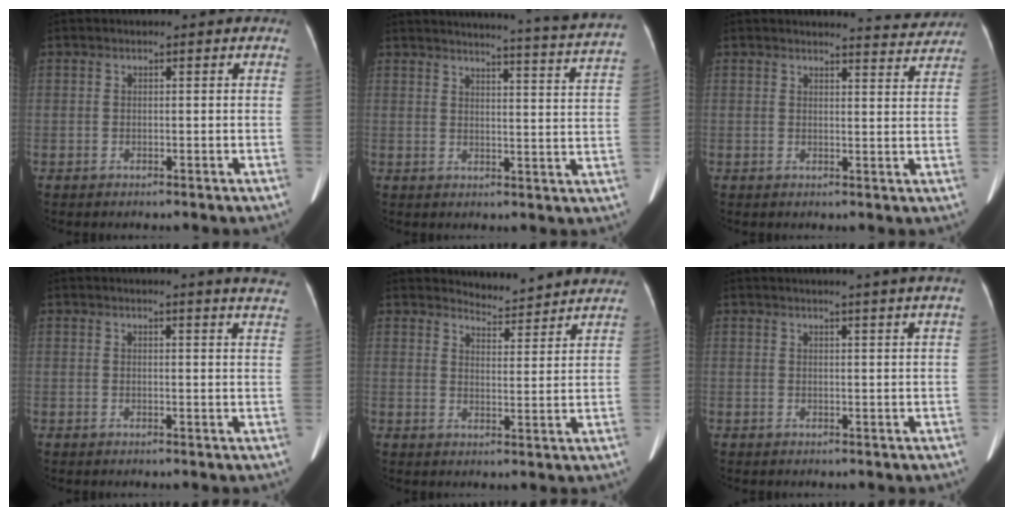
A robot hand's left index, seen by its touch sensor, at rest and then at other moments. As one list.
[{"total": 21.0, "force": [19.8, -1.6, 6.7], "torque": [-0.102, -0.083, 0.225]}, {"total": 5.9, "force": [5.9, 0.3, 0.0], "torque": [-0.001, -0.013, 0.057]}, {"total": 10.6, "force": [10.0, -0.6, 3.5], "torque": [-0.035, -0.053, 0.086]}, {"total": 9.8, "force": [9.7, 0.7, 0.4], "torque": [-0.002, -0.010, 0.114]}, {"total": 6.6, "force": [5.7, -1.6, 3.0], "torque": [-0.033, 0.006, 0.055]}]